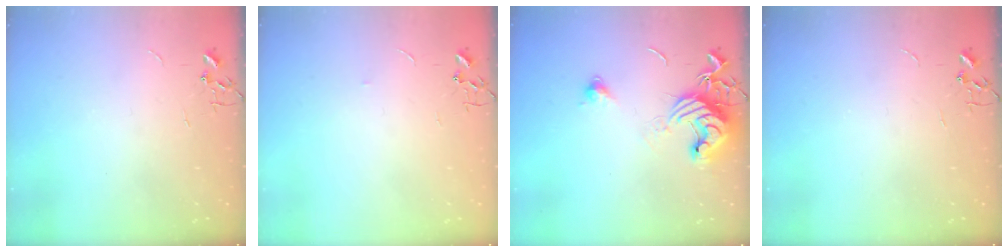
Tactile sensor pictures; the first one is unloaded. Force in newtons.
{"total": 2.6, "press": 2.5, "slide": 0.4}
{"total": 12.8, "press": 12.7, "slide": 1.6}
{"total": 0.0}